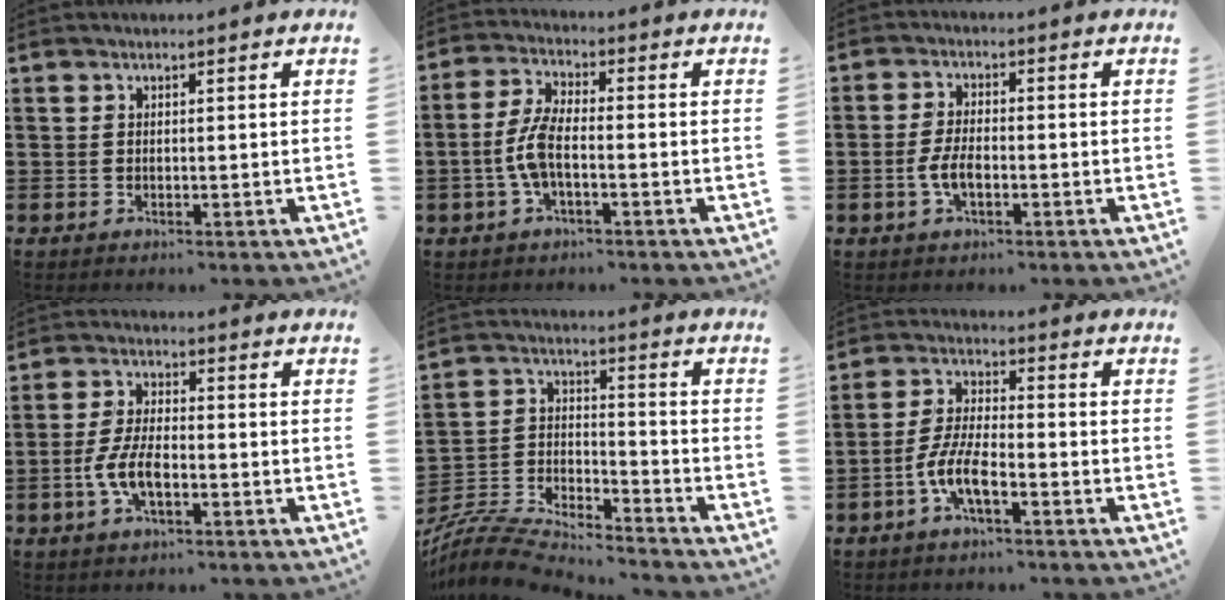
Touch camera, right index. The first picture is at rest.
{"total": 5.9, "force": [-1.5, 2.0, 5.3], "torque": [-0.130, -0.008, -0.035]}
{"total": 4.2, "force": [-1.3, 1.7, 3.6], "torque": [-0.083, -0.002, -0.029]}
{"total": 6.2, "force": [-2.2, 2.6, 5.2], "torque": [-0.121, -0.003, -0.048]}
{"total": 6.8, "force": [-6.6, 1.2, 1.0], "torque": [-0.044, -0.005, -0.138]}
{"total": 6.8, "force": [-3.4, 1.9, 5.6], "torque": [-0.140, -0.012, -0.072]}